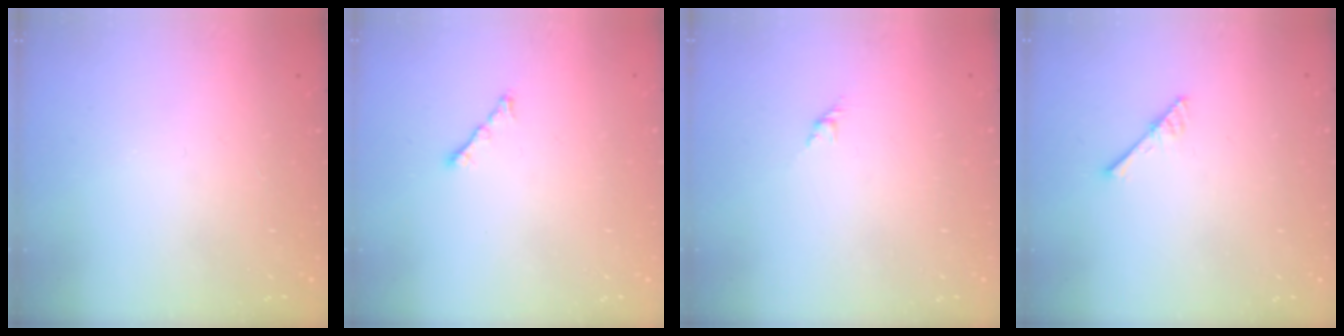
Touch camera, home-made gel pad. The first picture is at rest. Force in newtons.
{"total": 2.3, "press": 2.2, "slide": 0.7}
{"total": 1.6, "press": 1.5, "slide": 0.7}
{"total": 3.0, "press": 3.0, "slide": 0.3}